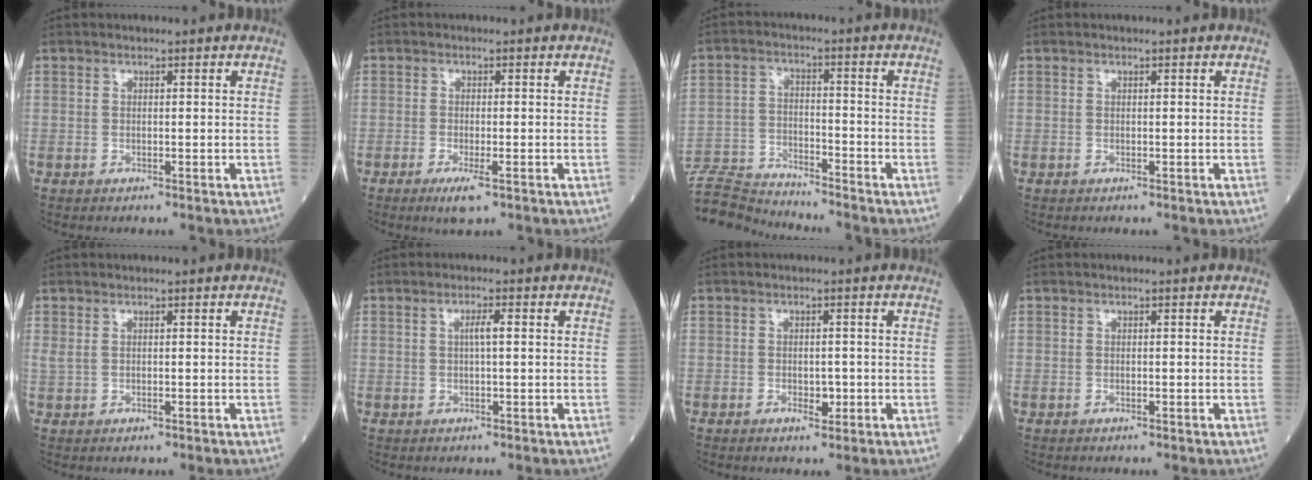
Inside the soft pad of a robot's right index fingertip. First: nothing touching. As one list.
[{"total": 3.2, "force": [-1.7, 0.5, 2.7], "torque": [-0.049, -0.007, -0.027]}, {"total": 8.1, "force": [-8.0, -0.6, -0.5], "torque": [0.003, -0.003, -0.152]}, {"total": 0.0}, {"total": 1.2, "force": [0.4, 0.4, 1.1], "torque": [-0.038, 0.003, 0.014]}, {"total": 2.0, "force": [0.3, 0.1, 2.0], "torque": [-0.037, 0.003, 0.004]}, {"total": 2.2, "force": [-0.7, 1.1, 1.7], "torque": [-0.026, 0.002, -0.007]}, {"total": 0.0}]